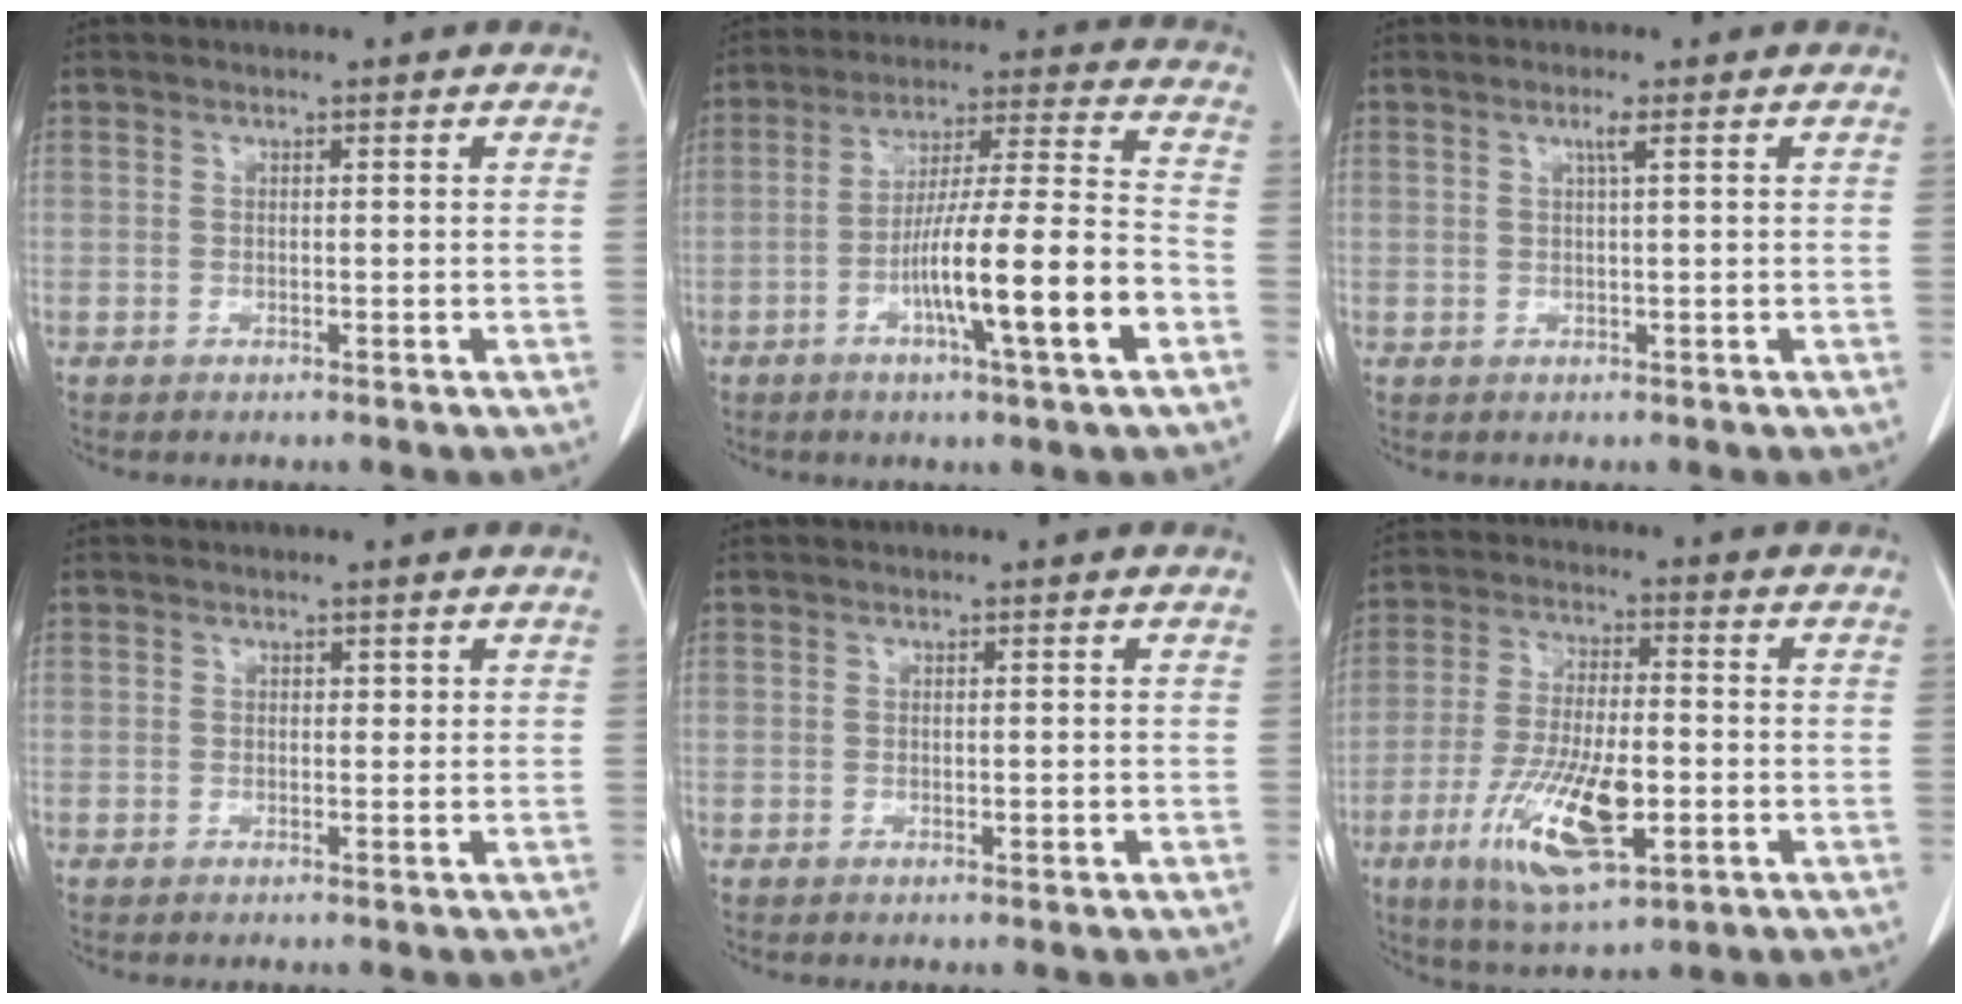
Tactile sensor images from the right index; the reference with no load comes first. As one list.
[{"total": 15.3, "force": [-5.6, 0.2, 14.3], "torque": [-0.243, 0.000, -0.093]}, {"total": 1.3, "force": [0.6, -0.3, 1.2], "torque": [-0.026, 0.000, 0.011]}, {"total": 0.7, "force": [0.4, 0.5, 0.2], "torque": [0.006, 0.001, 0.002]}, {"total": 0.8, "force": [-0.1, 0.3, 0.8], "torque": [-0.012, -0.001, 0.001]}, {"total": 13.7, "force": [-4.5, 3.9, 12.3], "torque": [-0.242, -0.015, -0.073]}]